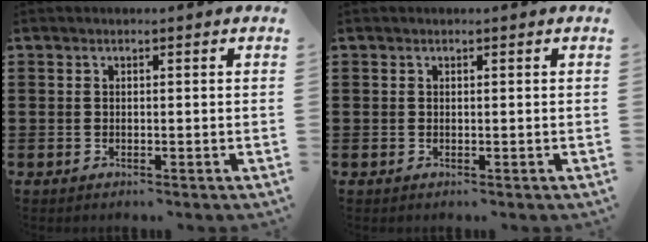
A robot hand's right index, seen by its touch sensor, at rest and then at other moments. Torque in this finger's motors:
{"motor_torque": [0.00, 0.00, 0.00, 0.00]}